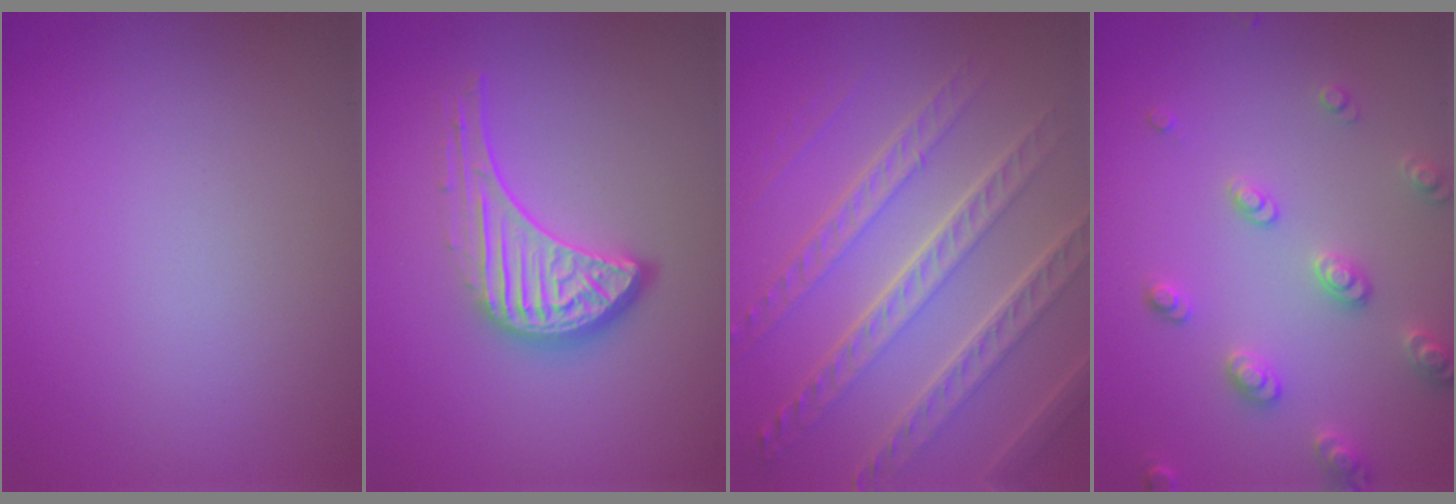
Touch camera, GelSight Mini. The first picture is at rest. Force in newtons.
{"total": 4.6, "press": 3.3, "slide": 3.2}
{"total": 7.2, "press": 5.2, "slide": 5.1}
{"total": 2.9, "press": 2.9, "slide": 0.5}